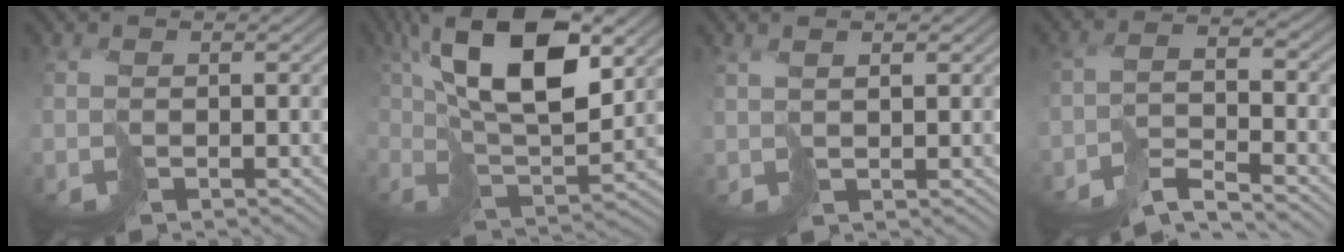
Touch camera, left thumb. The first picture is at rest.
{"total": 14.7, "force": [5.0, 6.9, 12.0], "torque": [-0.233, 0.004, 0.088]}
{"total": 1.5, "force": [1.2, 0.3, 0.9], "torque": [-0.008, 0.005, 0.024]}
{"total": 6.3, "force": [-5.1, 1.1, 3.5], "torque": [-0.058, 0.000, -0.099]}